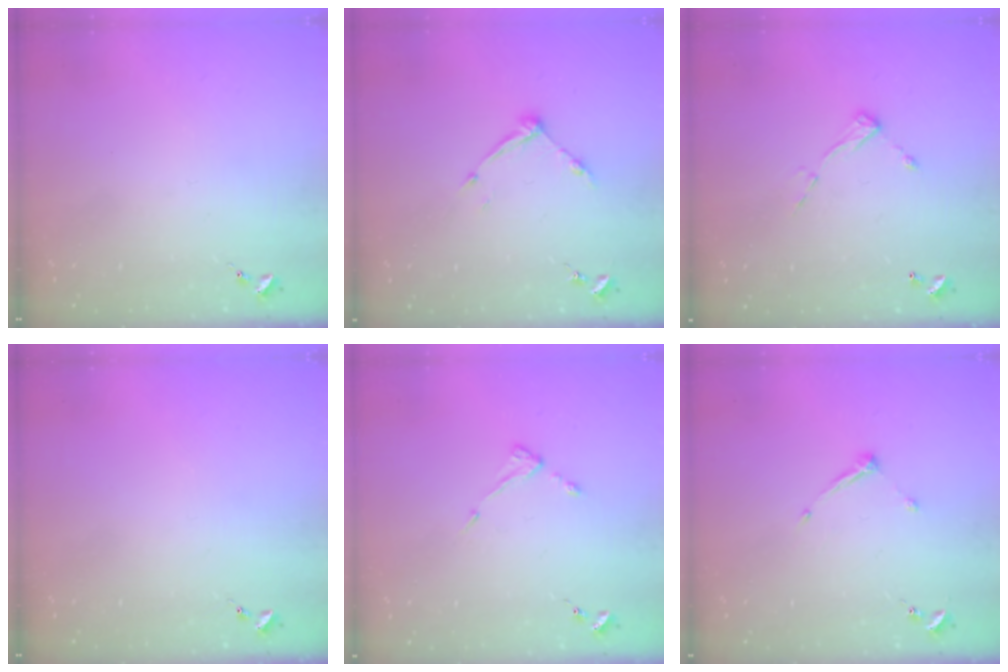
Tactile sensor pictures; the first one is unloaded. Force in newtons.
{"total": 8.4, "press": 8.4, "slide": 0.5}
{"total": 6.9, "press": 6.9, "slide": 0.4}
{"total": 0.0}
{"total": 4.4, "press": 4.3, "slide": 0.7}
{"total": 5.9, "press": 5.9, "slide": 0.6}